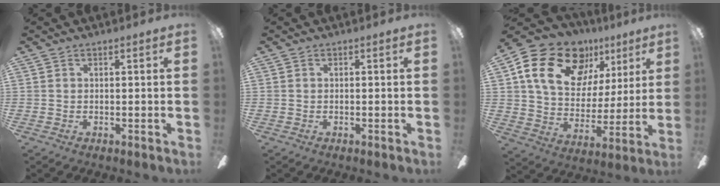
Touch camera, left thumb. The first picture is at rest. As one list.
[{"total": 0.0}, {"total": 22.2, "force": [11.6, 14.5, 12.2], "torque": [-0.204, -0.042, 0.211]}]